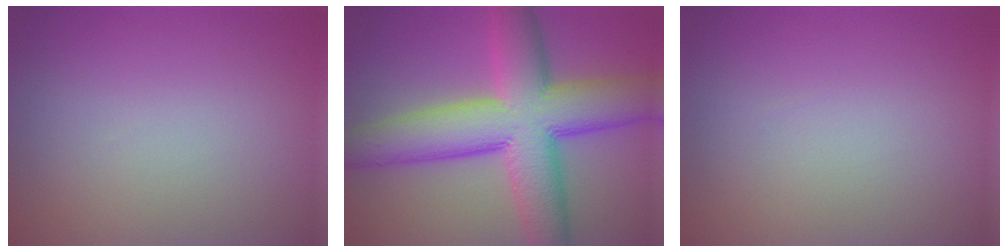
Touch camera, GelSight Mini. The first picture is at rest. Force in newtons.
{"total": 12.0, "press": 12.0, "slide": 0.3}
{"total": 0.0}